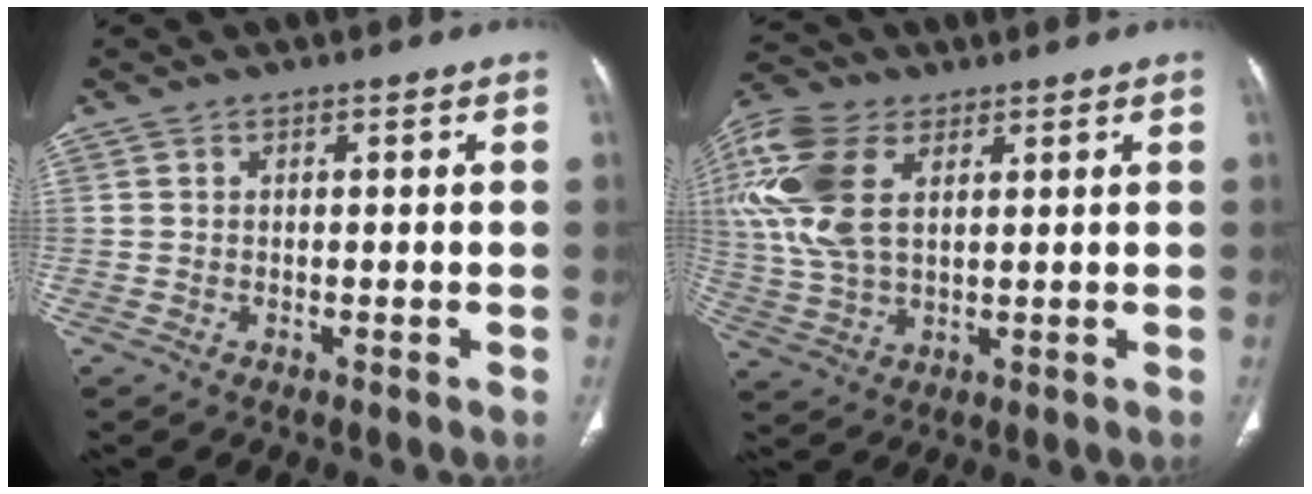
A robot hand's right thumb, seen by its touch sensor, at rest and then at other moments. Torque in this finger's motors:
{"motor_torque": [0.33, 0.47, 1.11, 0.64, 0.24]}